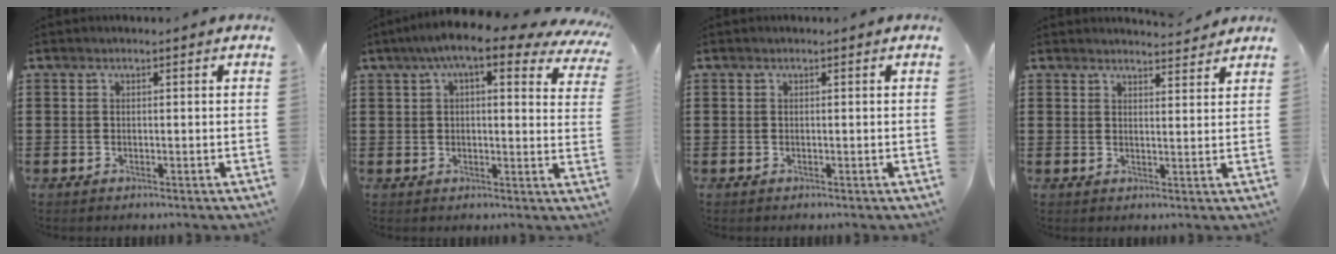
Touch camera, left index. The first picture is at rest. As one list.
[{"total": 8.7, "force": [5.7, 1.2, 6.5], "torque": [-0.122, -0.013, 0.095]}, {"total": 0.0}, {"total": 3.0, "force": [3.0, 0.1, 0.3], "torque": [-0.006, -0.013, 0.054]}]